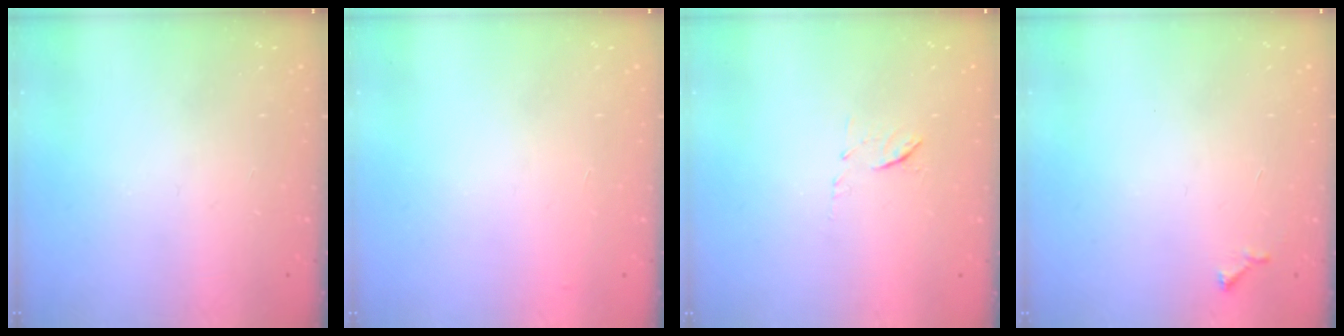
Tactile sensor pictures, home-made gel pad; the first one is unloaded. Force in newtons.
{"total": 2.9, "press": 2.9, "slide": 0.1}
{"total": 6.0, "press": 6.0, "slide": 0.6}
{"total": 3.7, "press": 3.6, "slide": 0.5}